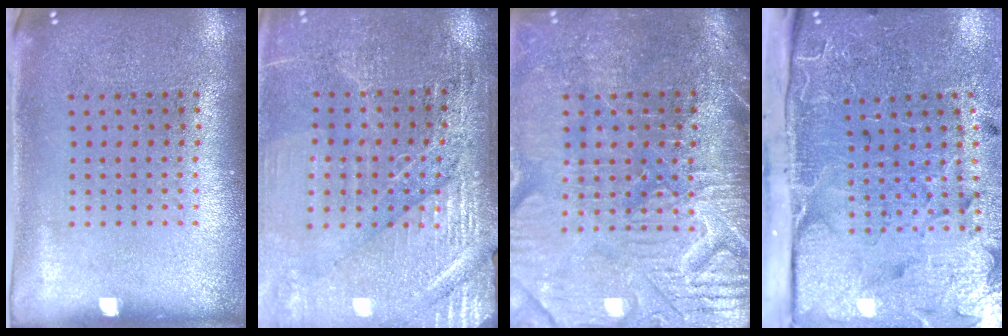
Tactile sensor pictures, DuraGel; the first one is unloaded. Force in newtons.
{"total": 3.3, "press": 3.3, "slide": 0.0}
{"total": 4.4, "press": 4.0, "slide": 2.0}
{"total": 5.0, "press": 3.9, "slide": 3.1}